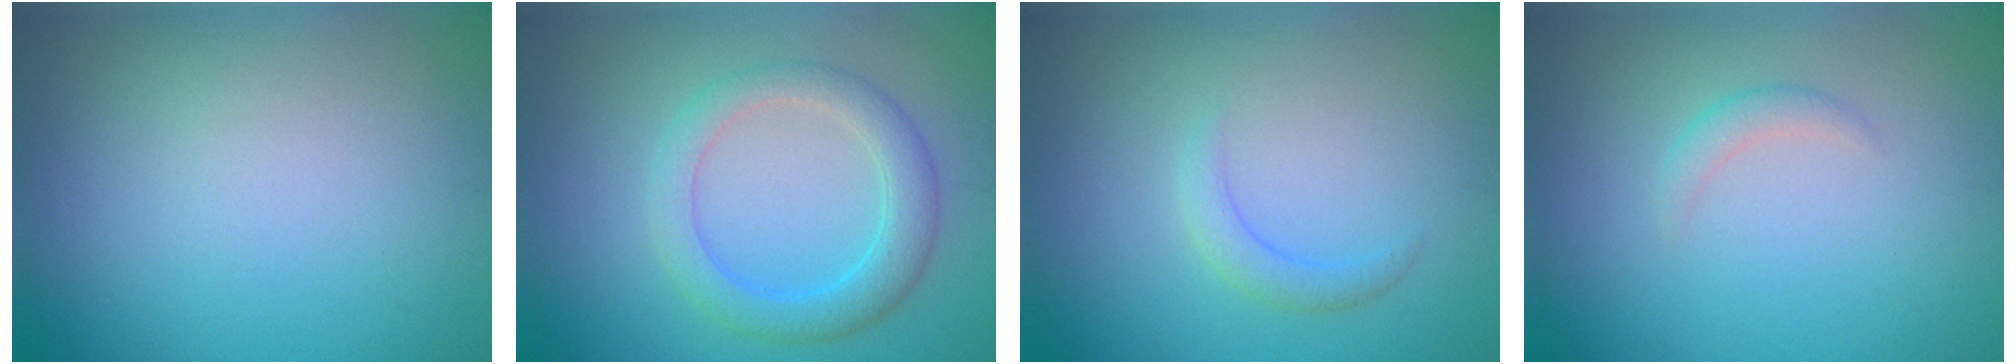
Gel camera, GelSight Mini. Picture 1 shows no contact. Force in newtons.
{"total": 3.9, "press": 3.9, "slide": 0.1}
{"total": 1.5, "press": 1.5, "slide": 0.1}
{"total": 1.1, "press": 1.1, "slide": 0.1}